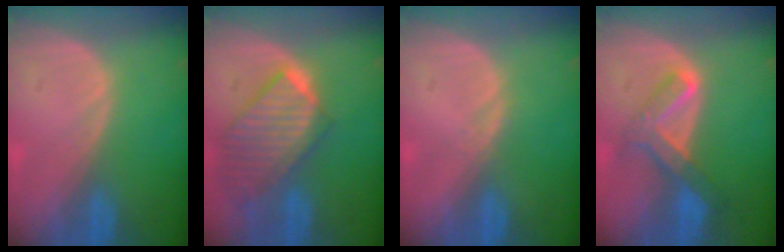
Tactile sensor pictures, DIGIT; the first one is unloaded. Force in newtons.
{"total": 9.8, "press": 8.6, "slide": 4.8}
{"total": 0.8, "press": 0.6, "slide": 0.5}
{"total": 6.5, "press": 5.9, "slide": 2.6}